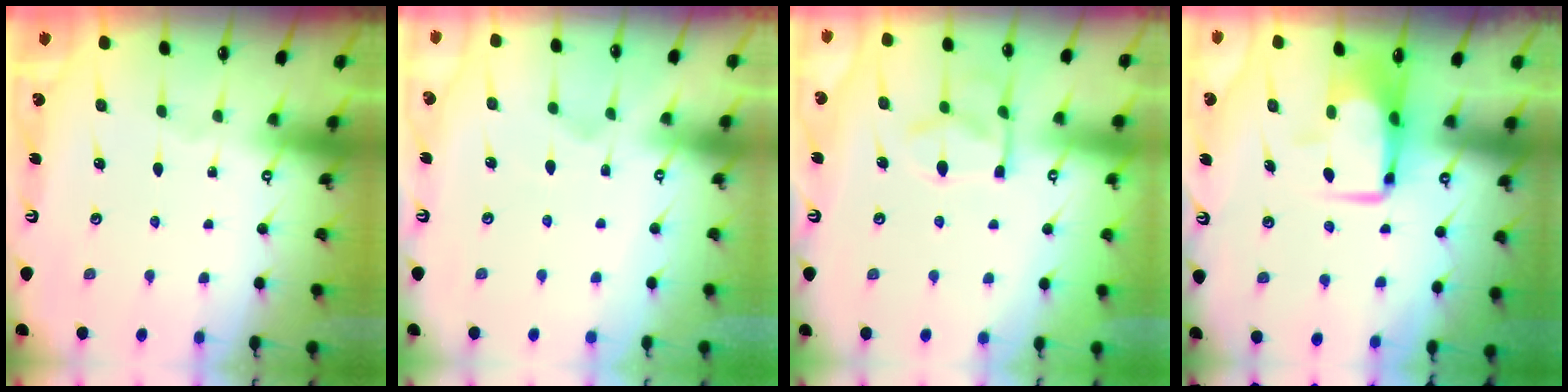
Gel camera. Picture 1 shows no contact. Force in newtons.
{"total": 2.2, "press": 1.9, "slide": 1.1}
{"total": 11.8, "press": 11.8, "slide": 1.2}
{"total": 7.3, "press": 7.1, "slide": 1.4}